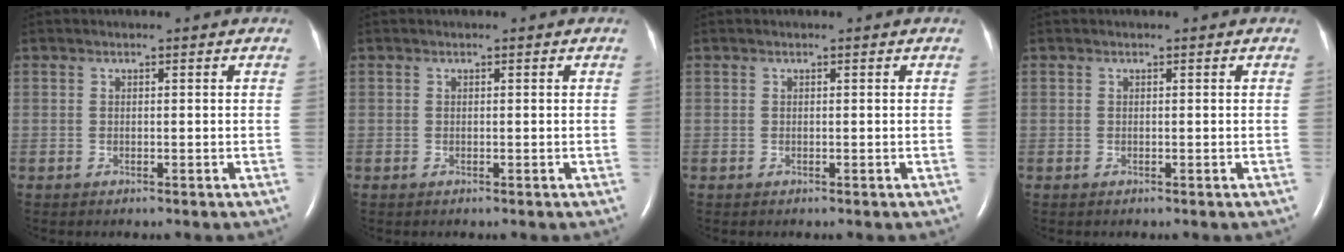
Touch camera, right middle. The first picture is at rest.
{"total": 0.0}
{"total": 0.0}
{"total": 0.0}